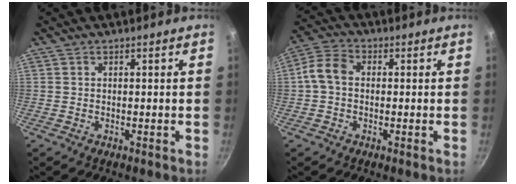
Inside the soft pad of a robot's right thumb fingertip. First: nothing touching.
{"total": 6.0, "force": [-0.1, 4.5, 4.0], "torque": [-0.079, 0.021, -0.018]}